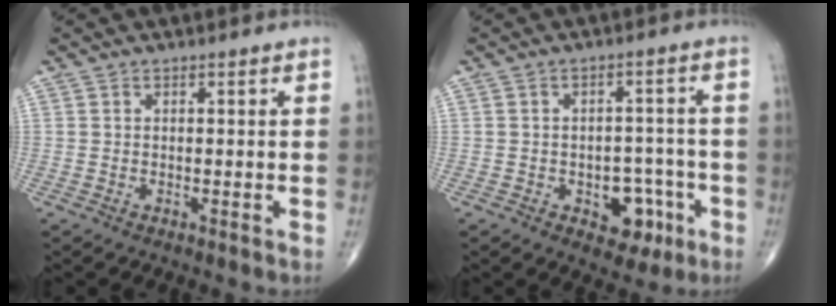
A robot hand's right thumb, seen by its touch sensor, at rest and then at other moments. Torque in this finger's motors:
{"motor_torque": [1.50, 1.27, 0.40, -0.58, 0.01]}